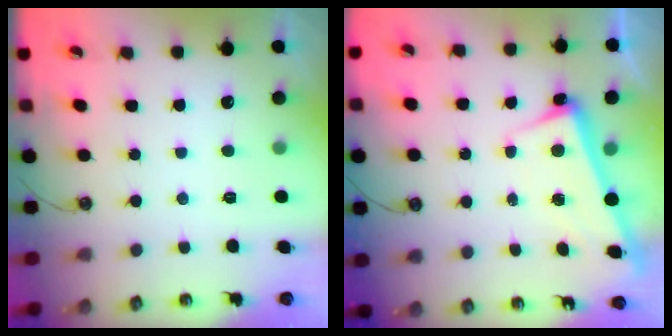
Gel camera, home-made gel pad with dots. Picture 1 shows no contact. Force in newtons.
{"total": 2.6, "press": 2.4, "slide": 1.1}